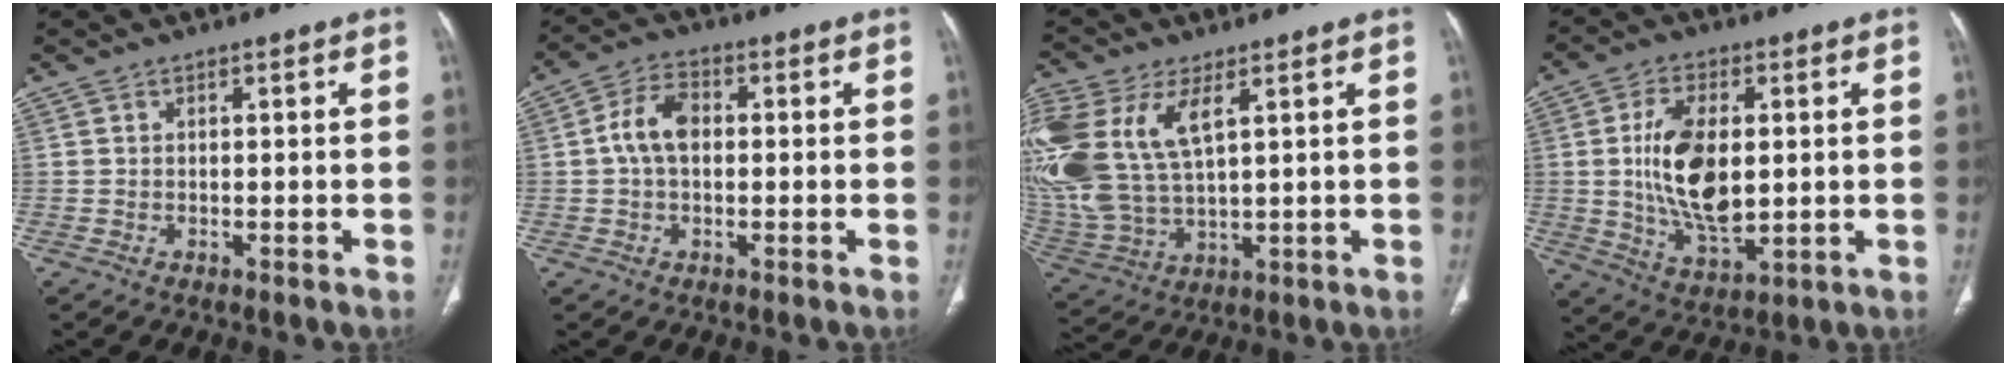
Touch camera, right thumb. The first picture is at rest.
{"total": 6.9, "force": [0.3, 4.5, 5.2], "torque": [-0.096, 0.018, -0.002]}
{"total": 21.5, "force": [7.3, 11.3, 16.8], "torque": [-0.411, -0.008, 0.150]}
{"total": 14.6, "force": [1.1, 7.7, 12.4], "torque": [-0.220, -0.014, 0.027]}